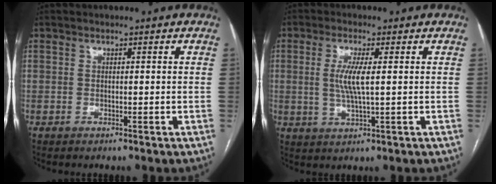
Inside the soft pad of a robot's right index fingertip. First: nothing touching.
{"total": 5.0, "force": [0.6, 0.3, 5.0], "torque": [-0.106, -0.005, 0.012]}